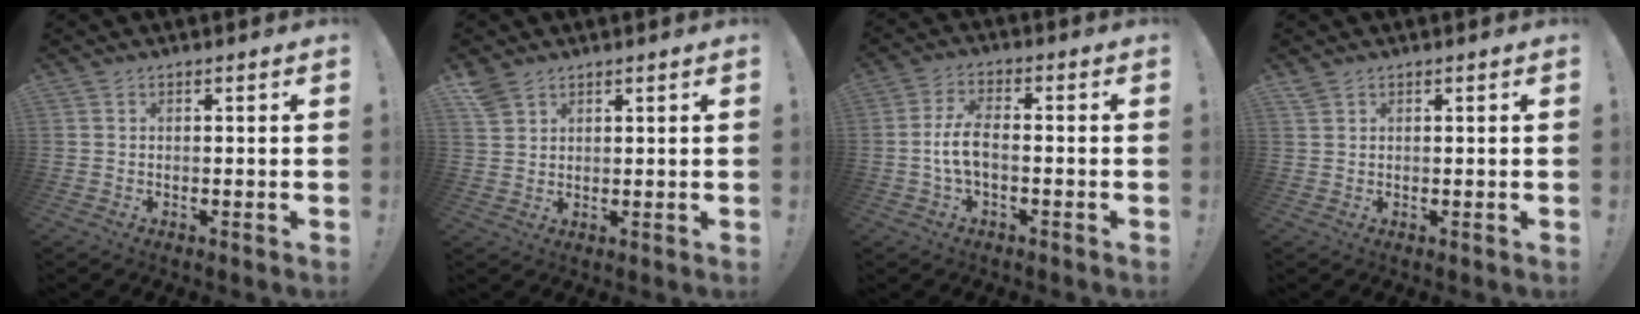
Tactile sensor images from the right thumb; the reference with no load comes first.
{"total": 4.2, "force": [3.4, 2.1, 1.4], "torque": [-0.020, -0.020, 0.065]}
{"total": 7.2, "force": [-1.3, 3.1, 6.4], "torque": [-0.133, 0.002, -0.024]}
{"total": 1.5, "force": [1.3, 0.4, 0.5], "torque": [-0.012, -0.002, 0.026]}